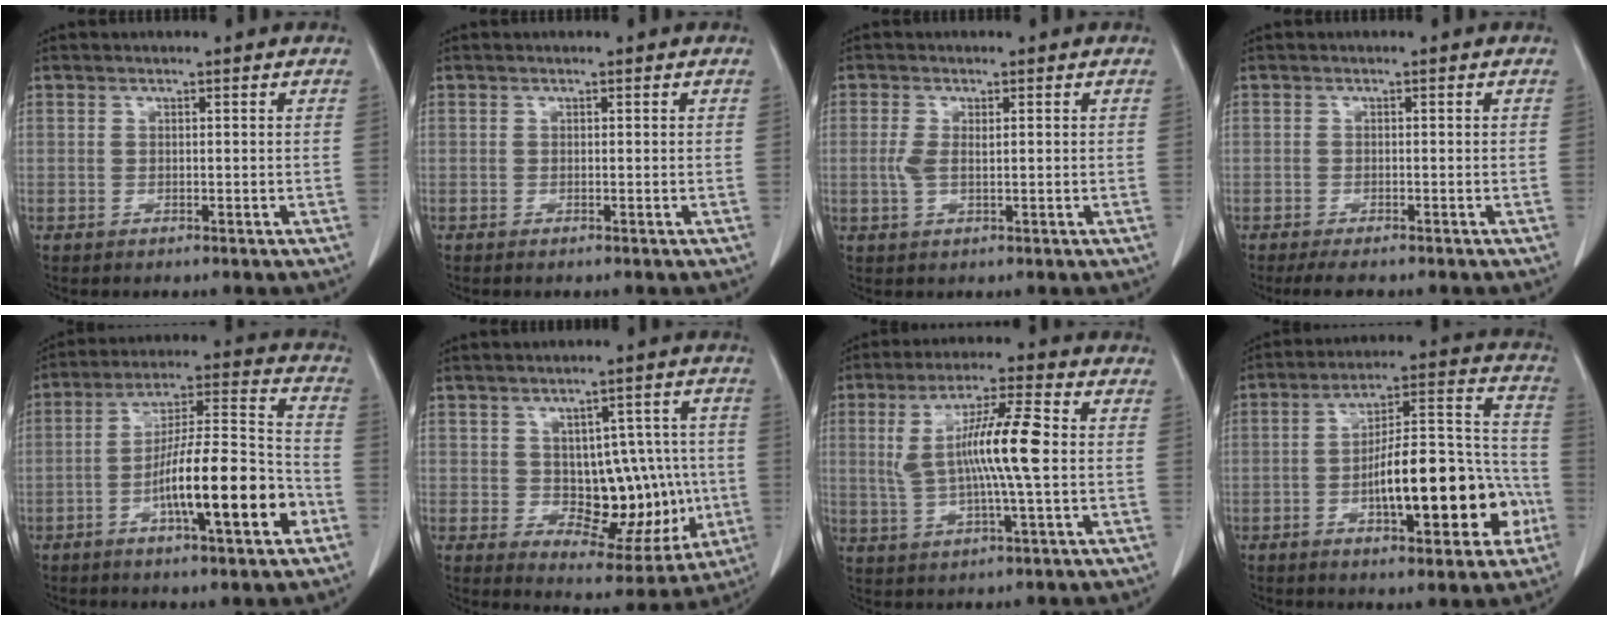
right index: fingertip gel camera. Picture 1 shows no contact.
{"total": 0.0}
{"total": 2.7, "force": [0.2, 1.1, 2.5], "torque": [-0.056, 0.004, 0.007]}
{"total": 3.4, "force": [-2.8, 0.8, 1.7], "torque": [-0.027, -0.009, -0.041]}
{"total": 16.6, "force": [-6.0, 2.1, 15.3], "torque": [-0.254, 0.007, -0.096]}
{"total": 12.7, "force": [-0.9, 7.1, 10.5], "torque": [-0.123, 0.020, 0.009]}
{"total": 11.4, "force": [0.9, 0.8, 11.3], "torque": [-0.219, 0.010, 0.015]}
{"total": 18.4, "force": [-5.5, 5.8, 16.6], "torque": [-0.244, 0.035, -0.077]}